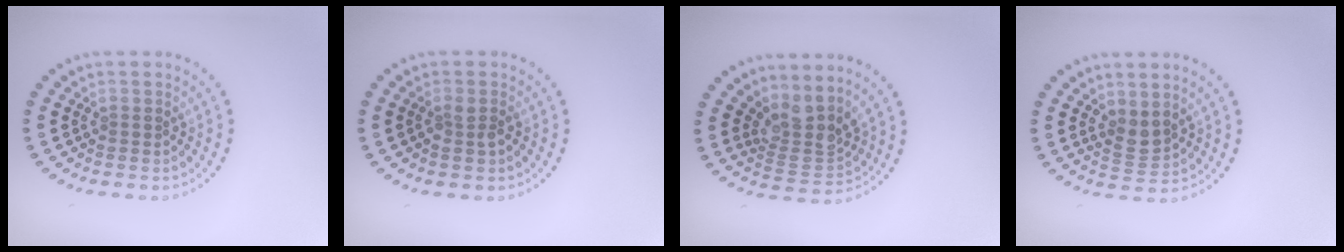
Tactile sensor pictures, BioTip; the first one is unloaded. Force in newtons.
{"total": 1.0, "press": 1.0, "slide": 0.3}
{"total": 3.8, "press": 2.8, "slide": 2.5}
{"total": 1.8, "press": 1.5, "slide": 1.0}